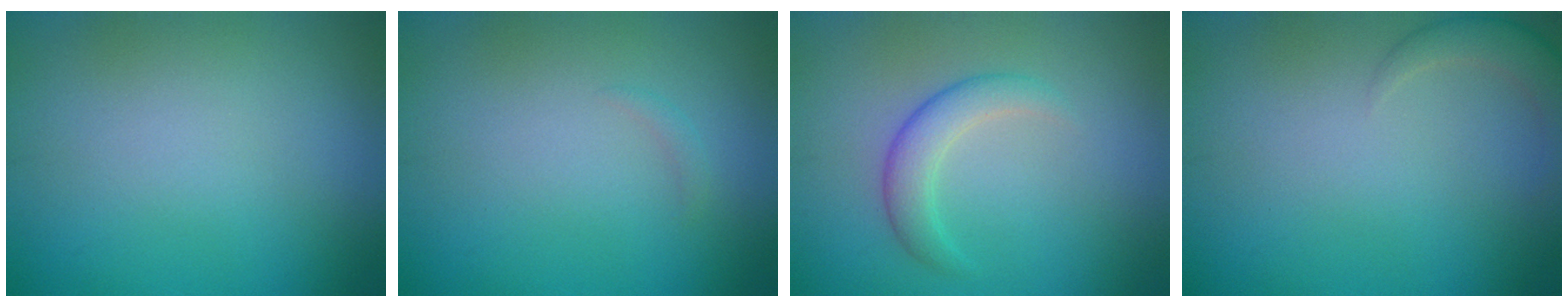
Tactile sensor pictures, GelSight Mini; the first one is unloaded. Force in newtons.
{"total": 0.6, "press": 0.6, "slide": 0.1}
{"total": 2.5, "press": 2.5, "slide": 0.1}
{"total": 2.3, "press": 2.3, "slide": 0.2}